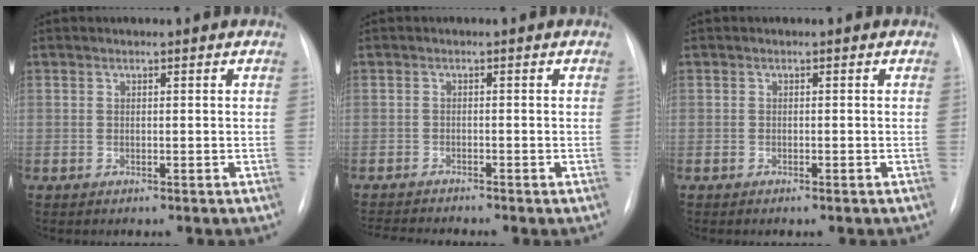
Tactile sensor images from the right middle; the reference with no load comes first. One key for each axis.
{"total": 3.6, "fx": -3.5, "fy": -0.7, "fz": 0.8, "tx": -0.015, "ty": -0.016, "tz": -0.058}
{"total": 0.8, "fx": -0.5, "fy": 0.1, "fz": 0.6, "tx": -0.013, "ty": -0.001, "tz": -0.008}